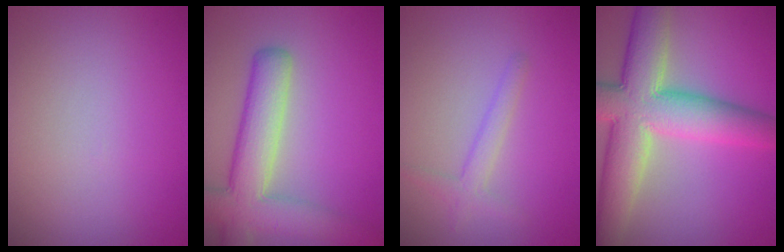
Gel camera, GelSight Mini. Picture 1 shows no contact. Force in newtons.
{"total": 7.1, "press": 7.1, "slide": 0.5}
{"total": 1.8, "press": 1.8, "slide": 0.1}
{"total": 10.7, "press": 10.6, "slide": 0.6}